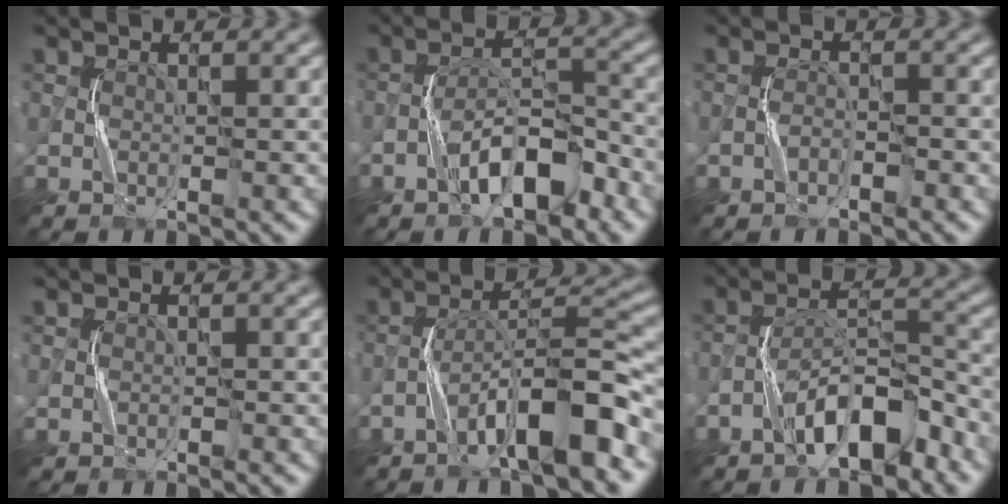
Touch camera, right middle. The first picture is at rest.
{"total": 5.4, "force": [-3.2, 1.9, 3.8], "torque": [-0.058, 0.016, -0.055]}
{"total": 1.1, "force": [-0.9, 0.3, 0.7], "torque": [-0.014, 0.005, -0.018]}
{"total": 0.0}
{"total": 7.4, "force": [-4.2, 1.3, 6.0], "torque": [-0.099, 0.024, -0.069]}
{"total": 5.9, "force": [-3.7, 2.1, 4.1], "torque": [-0.065, 0.017, -0.065]}